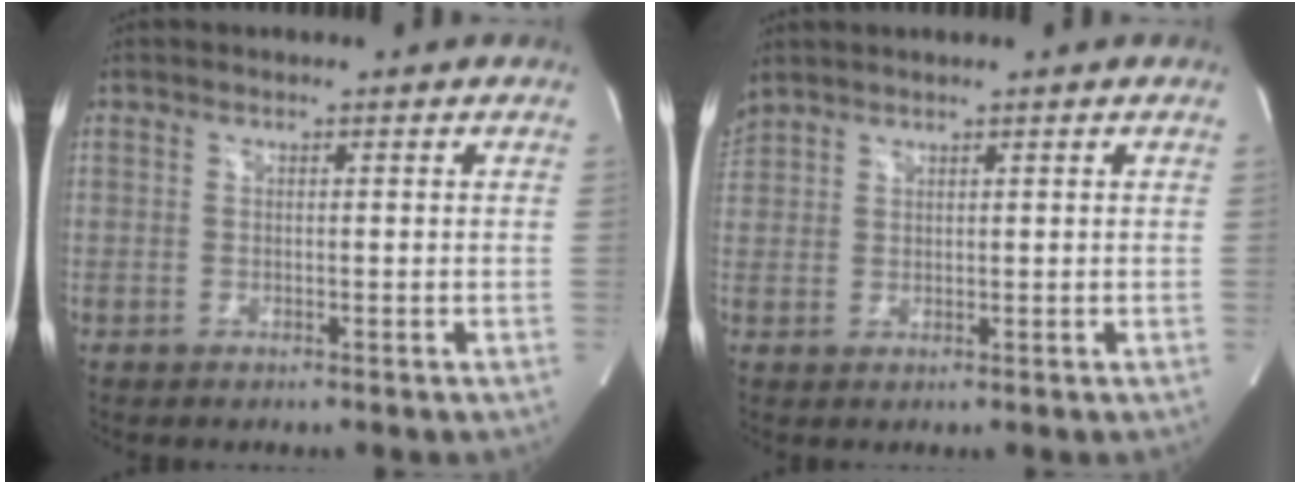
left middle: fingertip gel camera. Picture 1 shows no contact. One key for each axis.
{"total": 3.0, "fx": 2.8, "fy": 0.3, "fz": 0.9, "tx": -0.036, "ty": 0.026, "tz": 0.065}